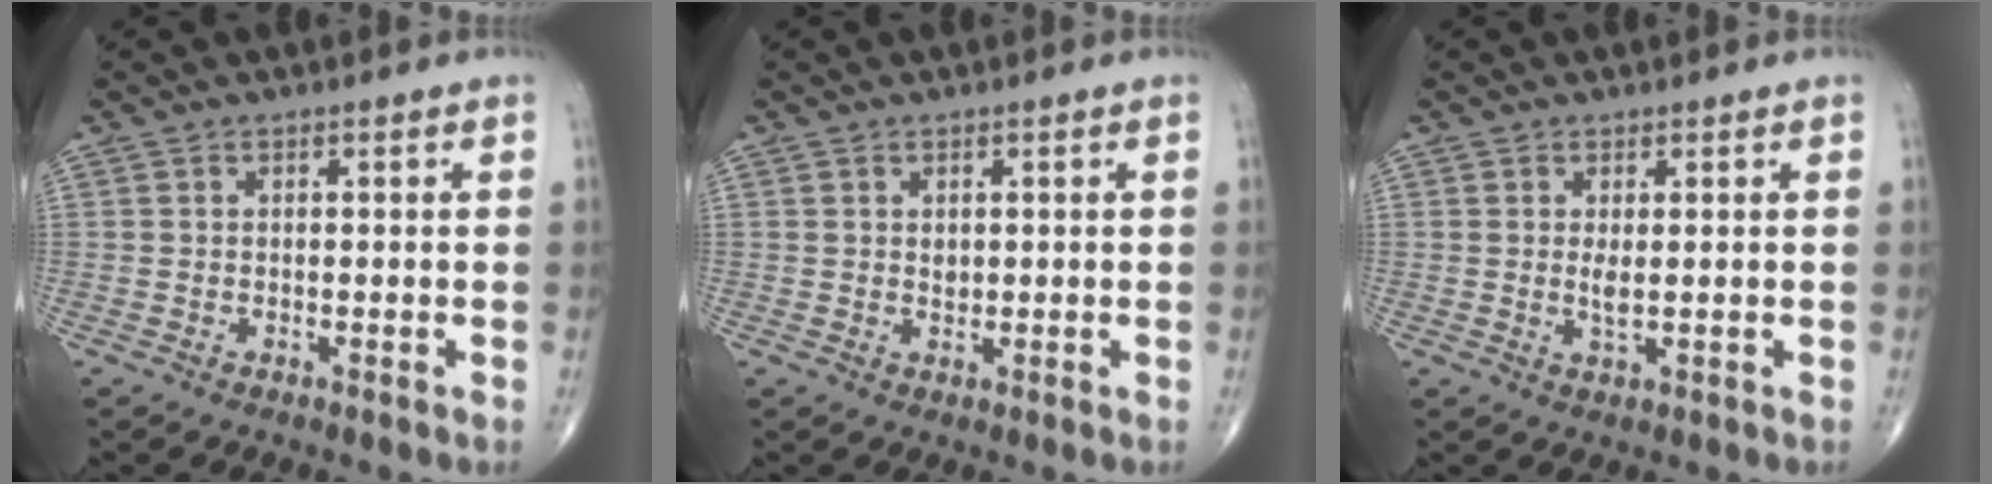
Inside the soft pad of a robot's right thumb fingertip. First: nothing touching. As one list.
[{"total": 1.1, "force": [0.4, 0.8, 0.7], "torque": [-0.008, -0.004, 0.009]}, {"total": 1.8, "force": [0.3, 0.5, 1.7], "torque": [-0.036, -0.007, 0.009]}]